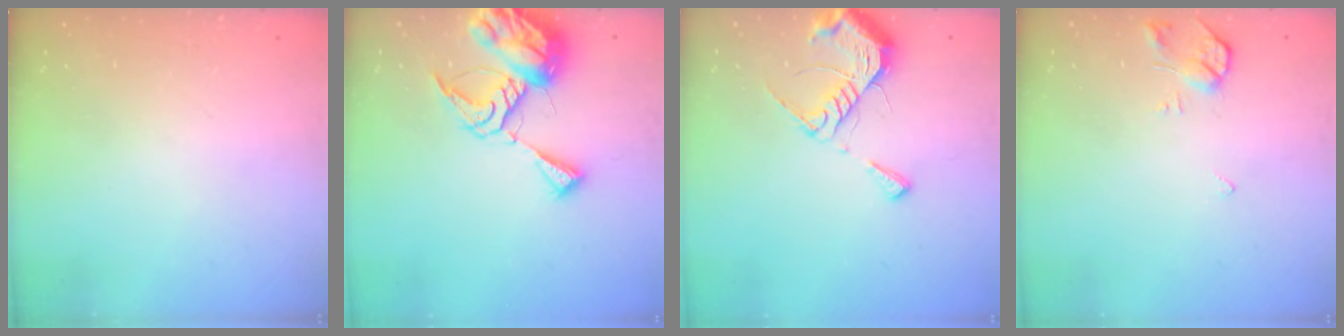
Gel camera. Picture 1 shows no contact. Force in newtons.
{"total": 13.3, "press": 13.2, "slide": 1.4}
{"total": 10.4, "press": 10.4, "slide": 0.8}
{"total": 4.8, "press": 4.8, "slide": 0.7}